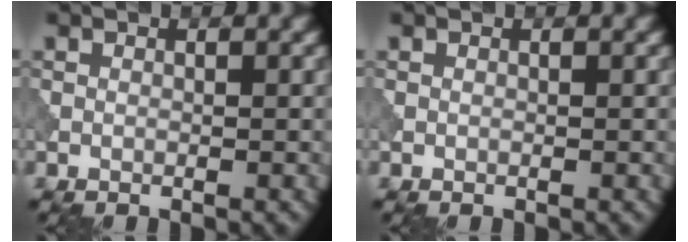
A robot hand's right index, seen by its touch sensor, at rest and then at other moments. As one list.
[{"total": 0.0}]